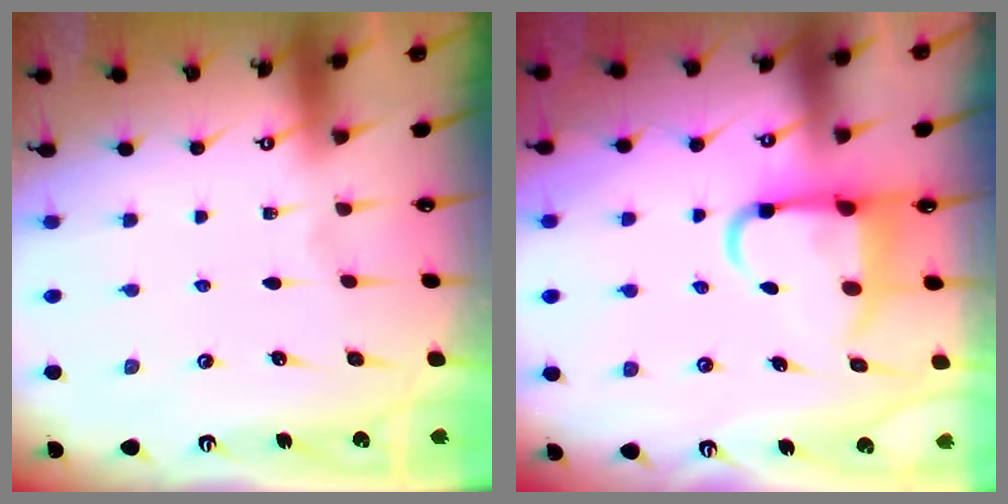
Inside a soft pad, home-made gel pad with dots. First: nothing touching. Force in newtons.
{"total": 7.7, "press": 7.5, "slide": 1.5}